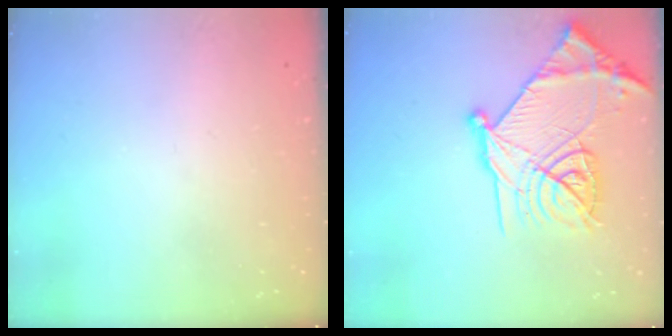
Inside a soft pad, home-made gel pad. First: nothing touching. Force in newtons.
{"total": 23.6, "press": 23.5, "slide": 2.1}